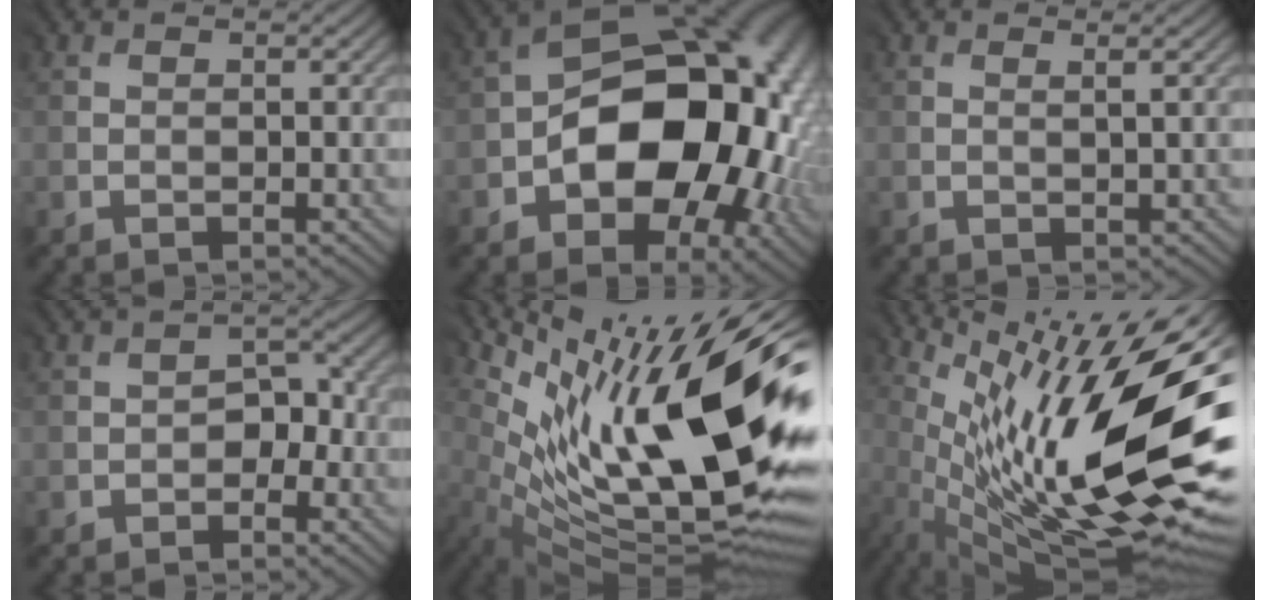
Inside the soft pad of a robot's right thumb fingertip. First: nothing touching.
{"total": 17.8, "force": [-2.1, 11.8, 13.2], "torque": [-0.177, -0.012, -0.028]}
{"total": 0.5, "force": [0.3, -0.2, 0.4], "torque": [-0.003, 0.007, 0.004]}
{"total": 2.9, "force": [-1.3, 2.0, 1.7], "torque": [-0.011, 0.006, -0.019]}
{"total": 18.4, "force": [4.7, 5.3, 17.0], "torque": [-0.276, 0.007, 0.100]}
{"total": 18.0, "force": [0.9, 5.0, 17.3], "torque": [-0.280, -0.003, 0.025]}